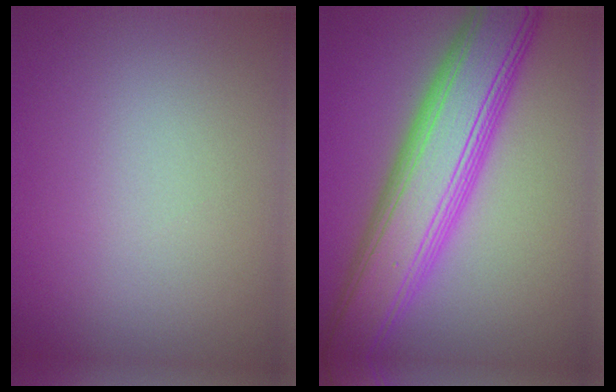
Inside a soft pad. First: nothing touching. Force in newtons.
{"total": 9.2, "press": 9.2, "slide": 0.2}